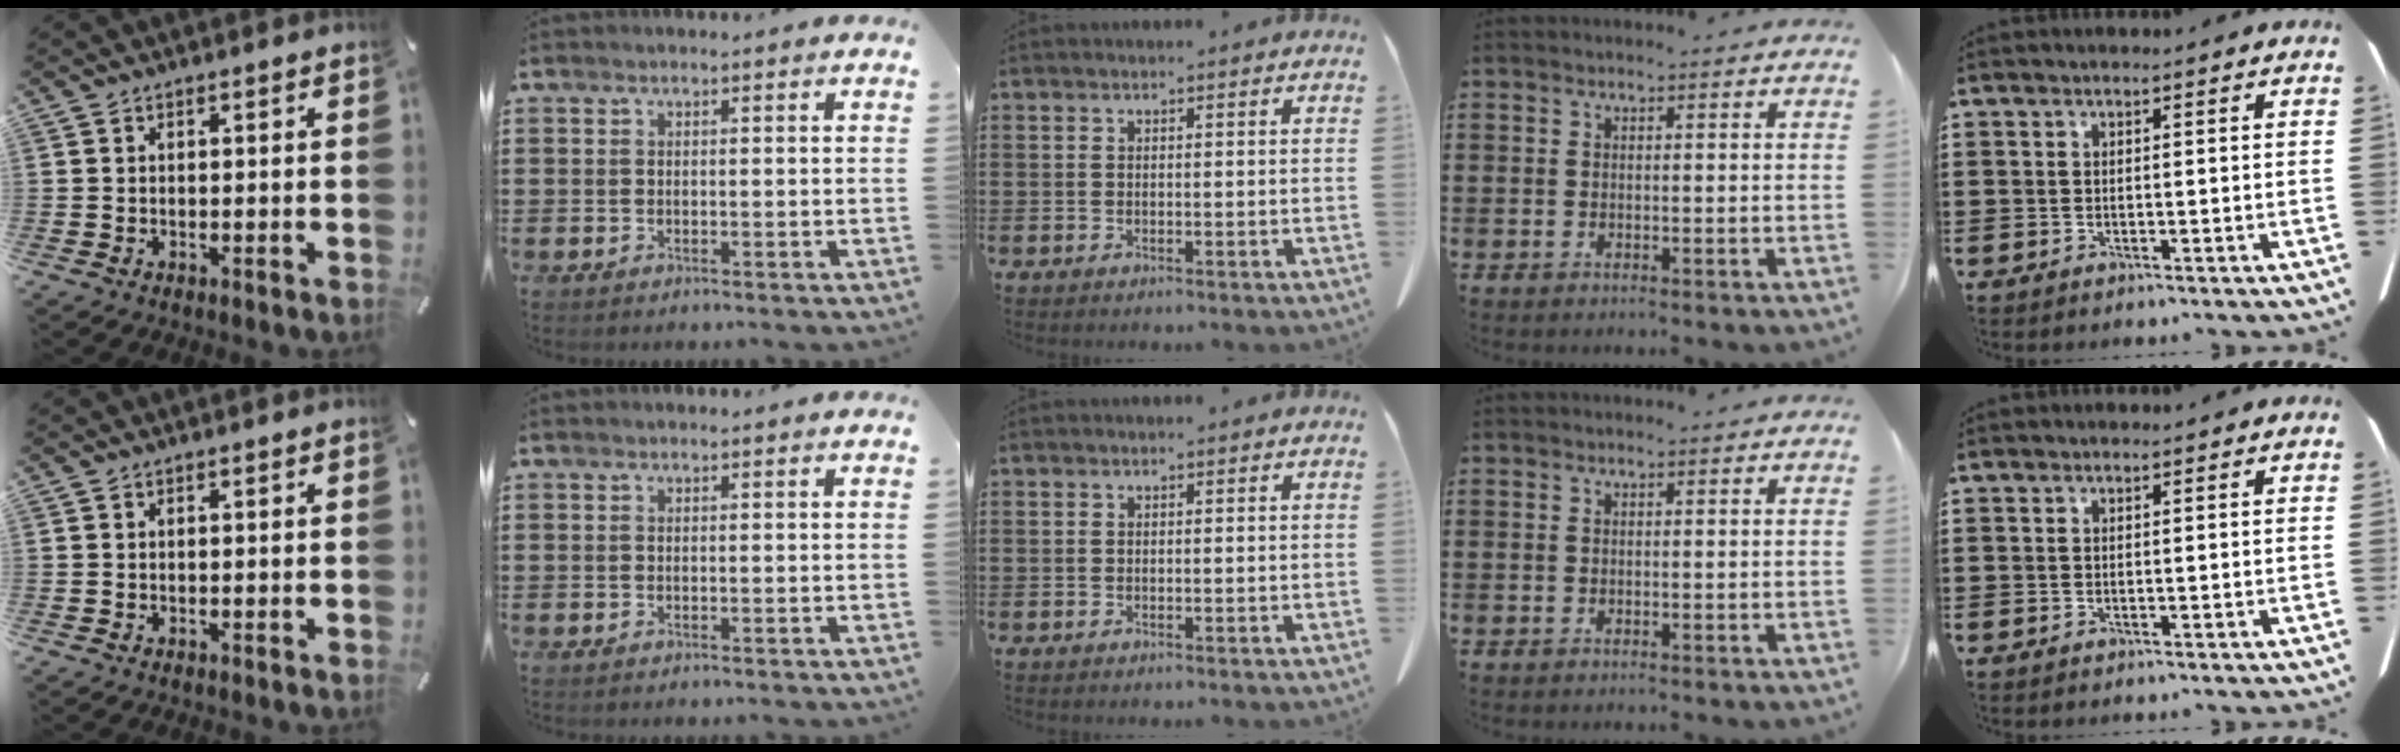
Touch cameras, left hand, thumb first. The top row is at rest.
{}